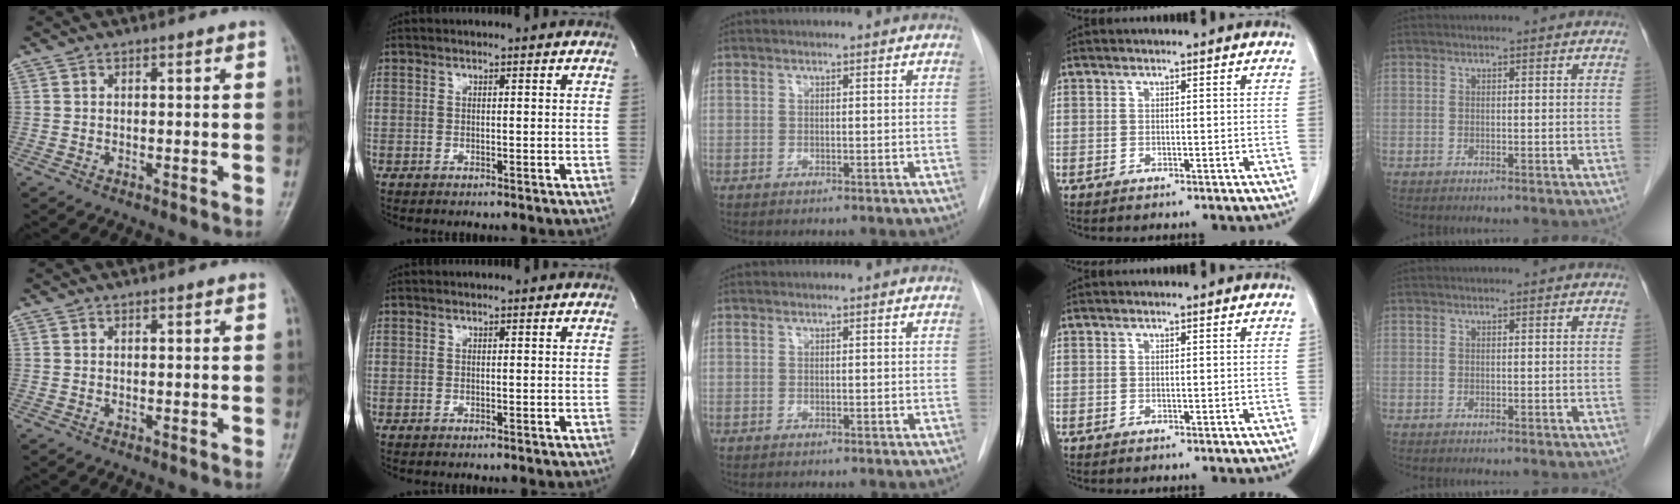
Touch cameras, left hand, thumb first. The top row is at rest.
{}